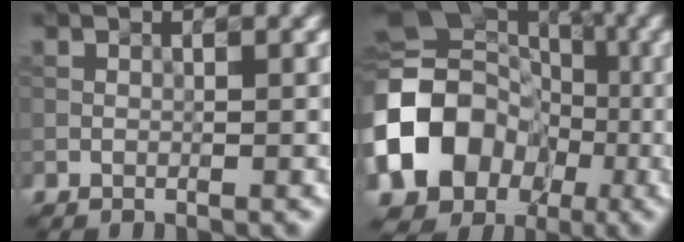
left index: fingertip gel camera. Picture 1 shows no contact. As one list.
[{"total": 16.0, "force": [-3.9, 13.4, 7.8], "torque": [-0.172, 0.007, -0.093]}]